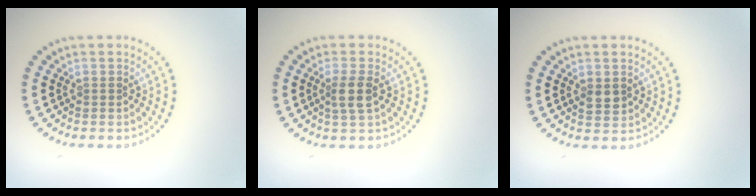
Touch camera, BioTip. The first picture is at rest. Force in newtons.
{"total": 2.2, "press": 1.9, "slide": 1.1}
{"total": 1.6, "press": 1.6, "slide": 0.2}